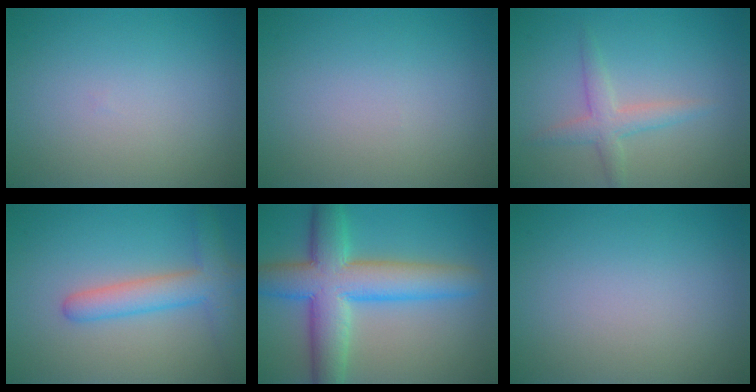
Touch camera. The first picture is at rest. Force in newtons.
{"total": 0.0}
{"total": 2.4, "press": 2.4, "slide": 0.1}
{"total": 4.4, "press": 4.4, "slide": 0.2}
{"total": 9.0, "press": 9.0, "slide": 0.3}
{"total": 0.0}